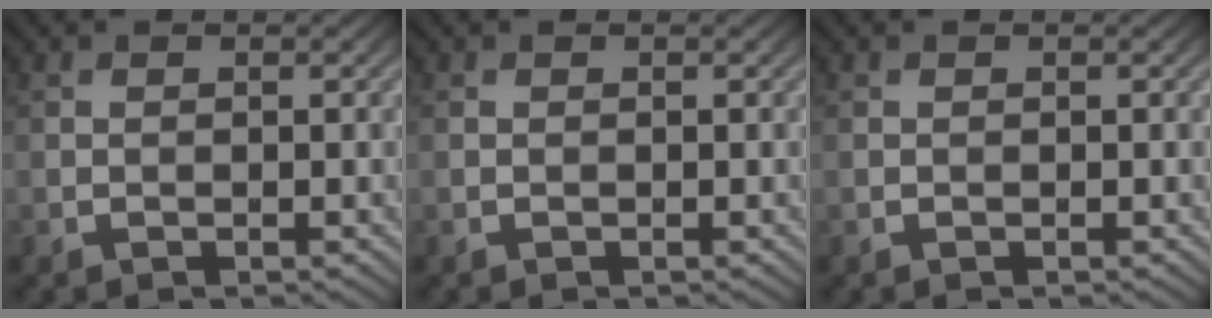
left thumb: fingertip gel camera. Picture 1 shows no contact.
{"total": 0.0}
{"total": 0.0}